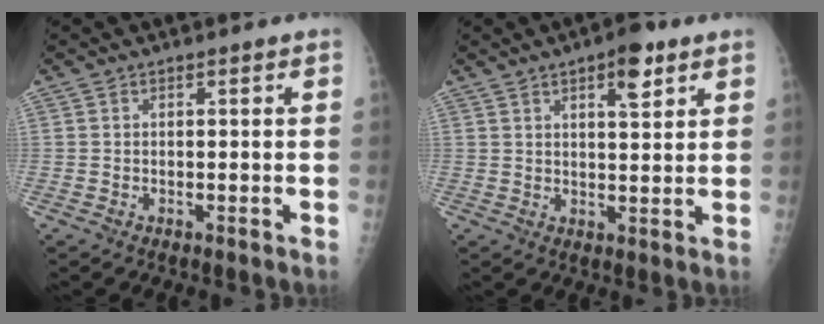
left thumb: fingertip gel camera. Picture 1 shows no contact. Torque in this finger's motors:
{"motor_torque": [0.19, 0.51, -0.11, -0.21, 0.06]}